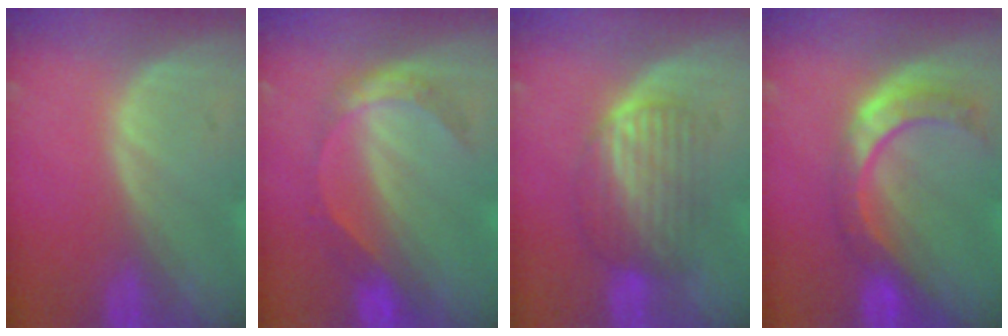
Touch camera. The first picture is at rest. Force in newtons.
{"total": 4.7, "press": 4.7, "slide": 0.7}
{"total": 6.3, "press": 6.2, "slide": 1.5}
{"total": 8.6, "press": 7.2, "slide": 4.5}